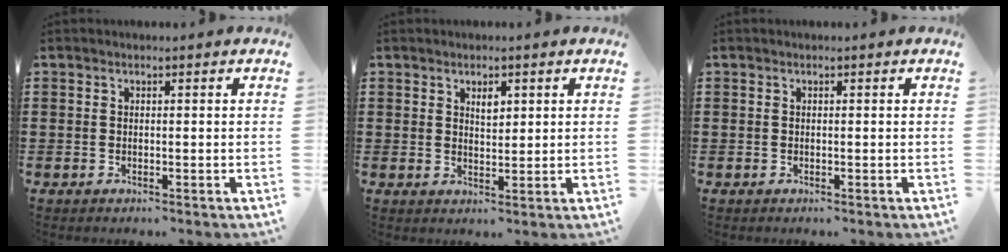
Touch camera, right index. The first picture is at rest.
{"total": 2.4, "force": [1.3, 1.1, 1.7], "torque": [-0.028, 0.001, 0.020]}
{"total": 0.0}